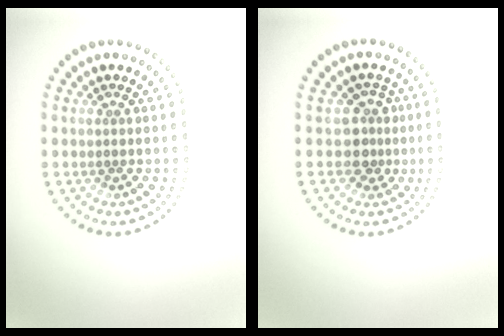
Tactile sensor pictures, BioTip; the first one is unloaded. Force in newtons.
{"total": 2.5, "press": 1.8, "slide": 1.7}